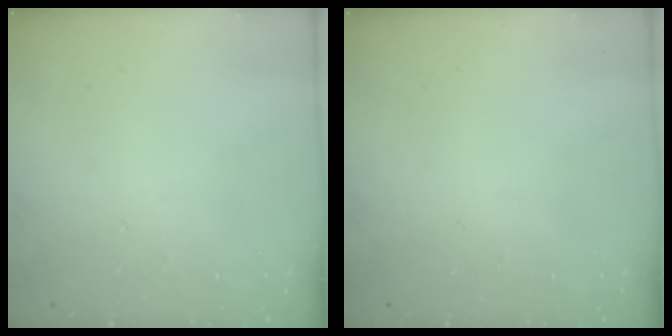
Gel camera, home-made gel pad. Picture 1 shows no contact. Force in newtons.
{"total": 0.0}